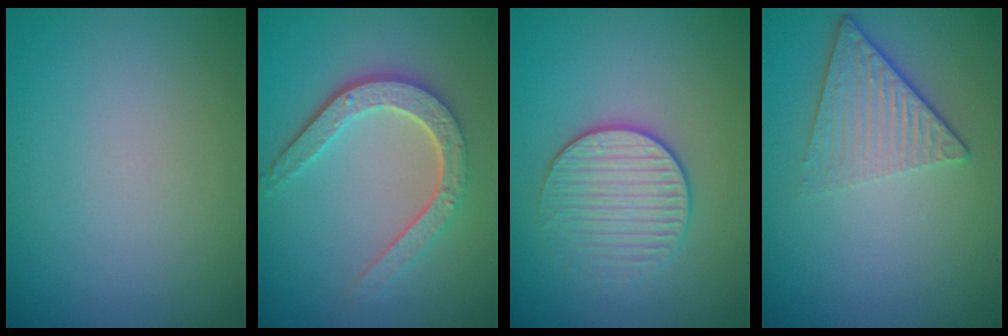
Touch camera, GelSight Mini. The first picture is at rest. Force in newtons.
{"total": 4.7, "press": 3.6, "slide": 2.9}
{"total": 3.3, "press": 2.9, "slide": 1.5}
{"total": 4.3, "press": 3.1, "slide": 3.0}